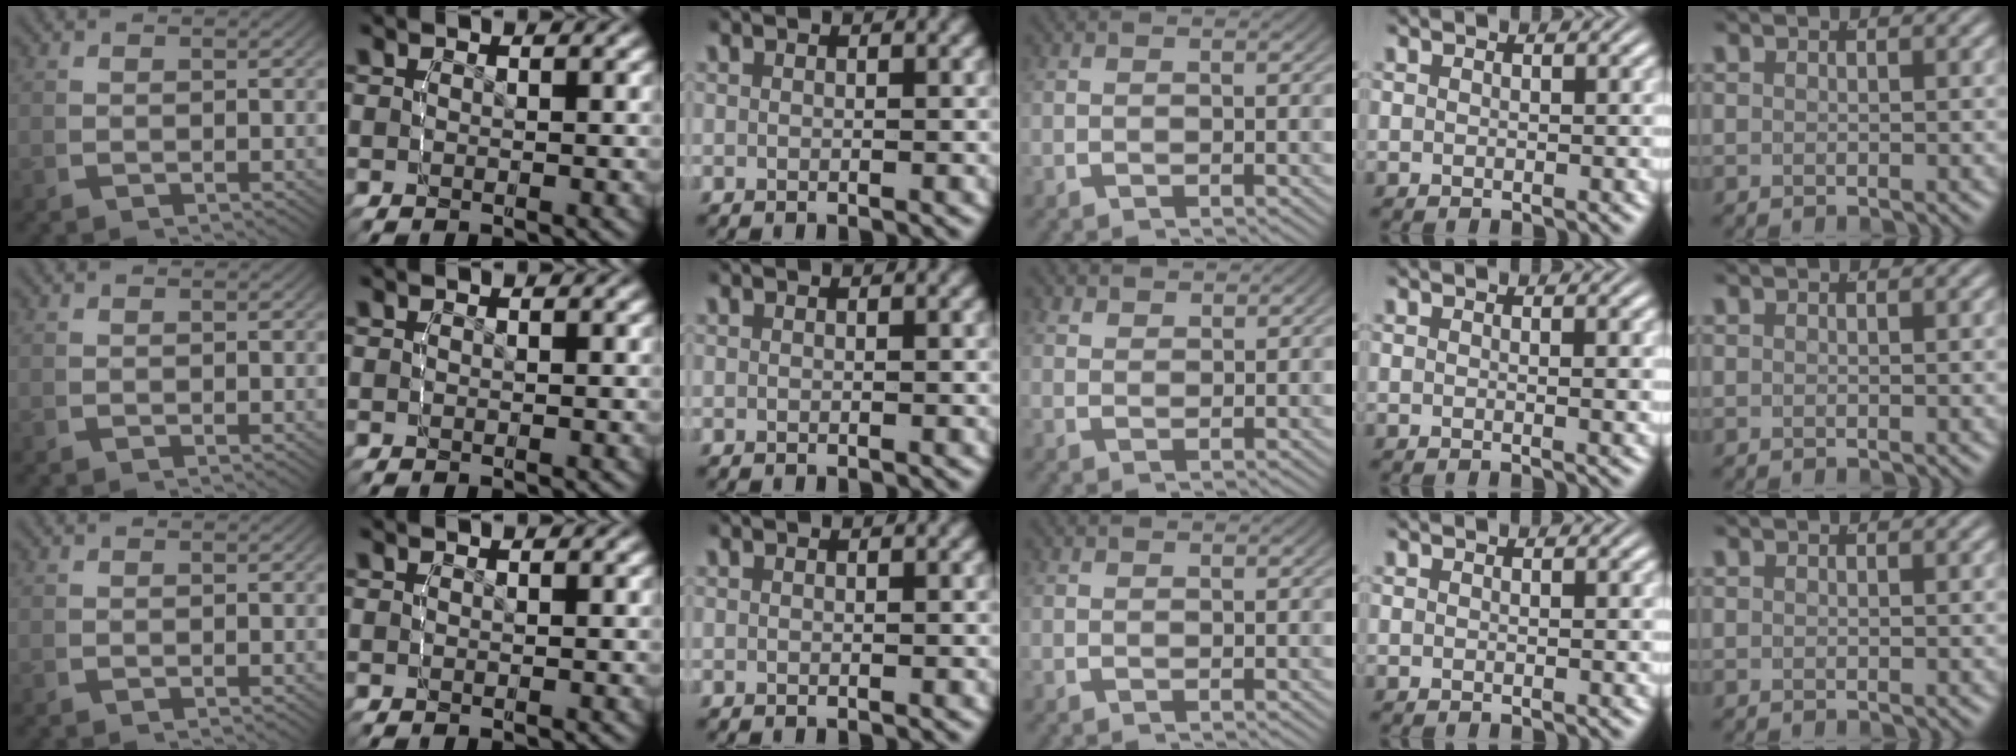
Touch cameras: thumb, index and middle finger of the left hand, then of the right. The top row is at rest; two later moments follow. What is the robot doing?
{"motion": "lift_and_place", "object": "screwdriver"}